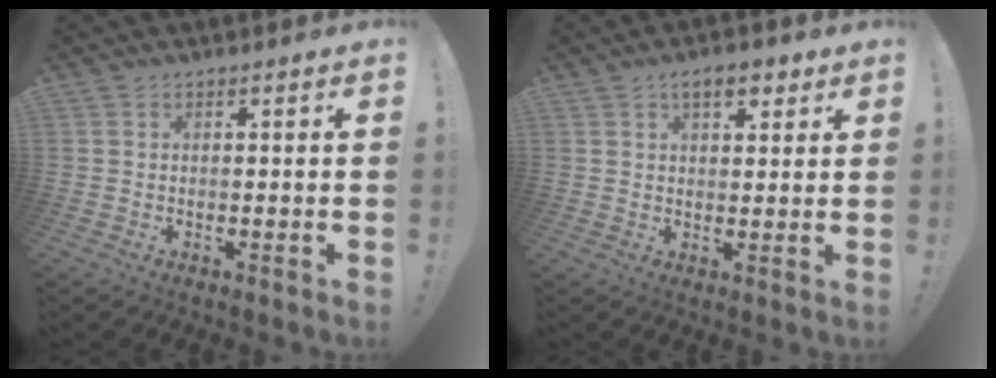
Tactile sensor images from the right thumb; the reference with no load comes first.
{"total": 6.0, "force": [3.3, 2.9, 4.1], "torque": [-0.061, -0.002, 0.055]}